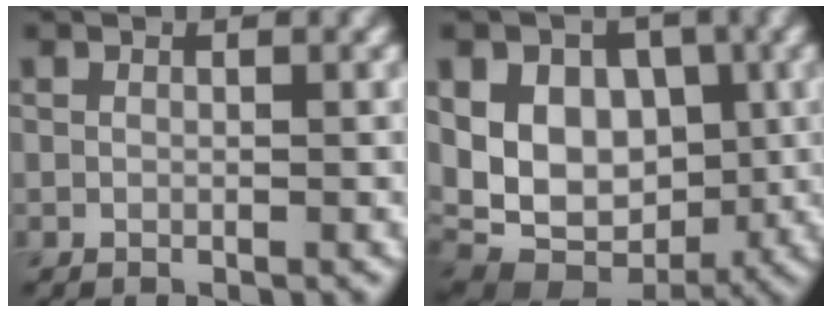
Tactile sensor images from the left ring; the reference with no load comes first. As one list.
[{"total": 11.0, "force": [1.0, 8.3, 7.2], "torque": [-0.106, 0.014, 0.007]}]